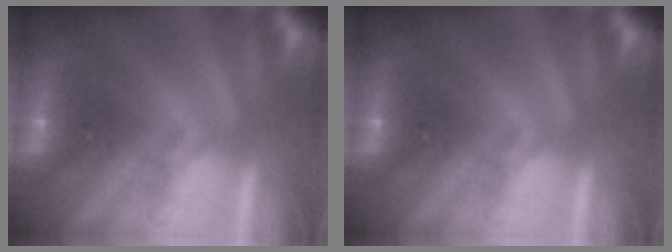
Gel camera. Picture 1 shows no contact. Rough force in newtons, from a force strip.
{"total": 0.0}